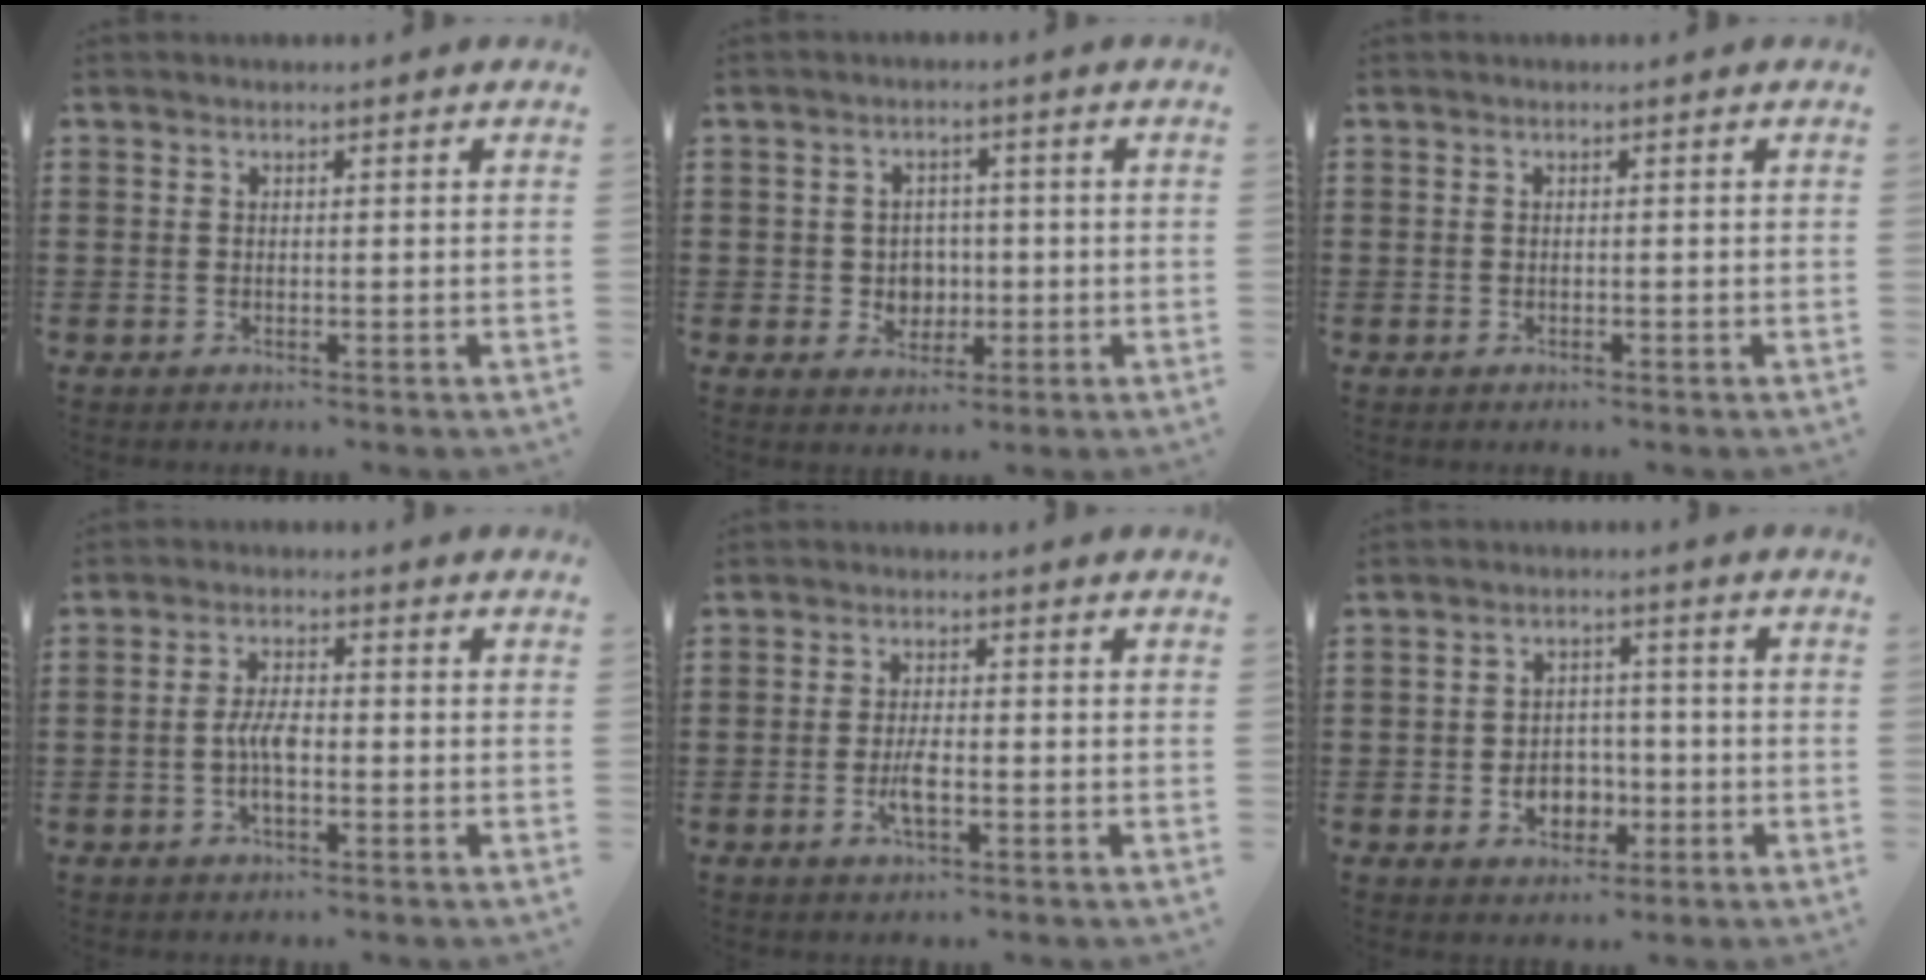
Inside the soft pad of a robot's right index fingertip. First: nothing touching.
{"total": 3.6, "force": [-0.3, 3.4, 1.2], "torque": [-0.029, 0.005, -0.011]}
{"total": 0.0}
{"total": 4.6, "force": [-1.1, 1.8, 4.1], "torque": [-0.087, 0.003, -0.024]}
{"total": 3.7, "force": [-1.3, 1.0, 3.3], "torque": [-0.070, -0.004, -0.026]}
{"total": 5.1, "force": [-1.5, 3.9, 2.9], "torque": [-0.041, 0.002, -0.031]}